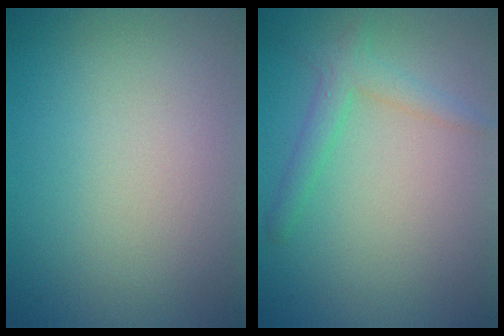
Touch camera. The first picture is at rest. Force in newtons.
{"total": 2.4, "press": 2.4, "slide": 0.1}